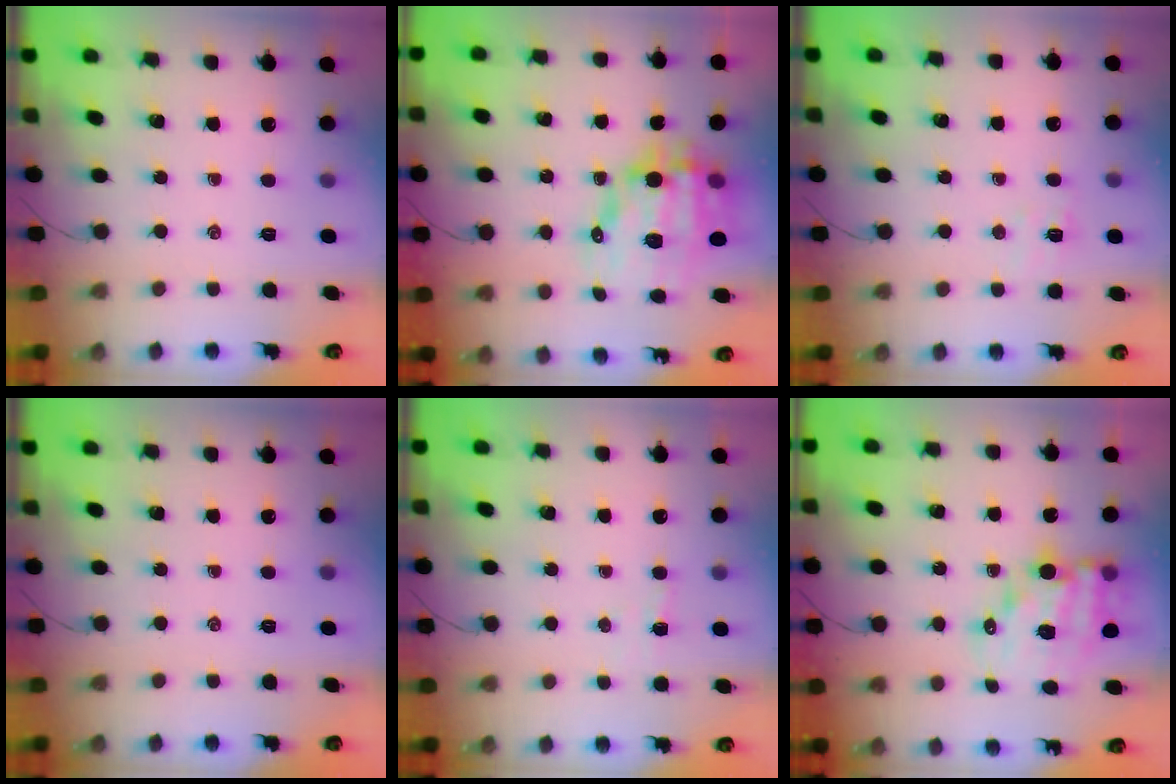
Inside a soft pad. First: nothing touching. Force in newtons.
{"total": 15.0, "press": 14.6, "slide": 3.5}
{"total": 5.8, "press": 5.7, "slide": 0.9}
{"total": 0.0}
{"total": 3.0, "press": 2.9, "slide": 0.7}
{"total": 13.5, "press": 13.1, "slide": 3.3}